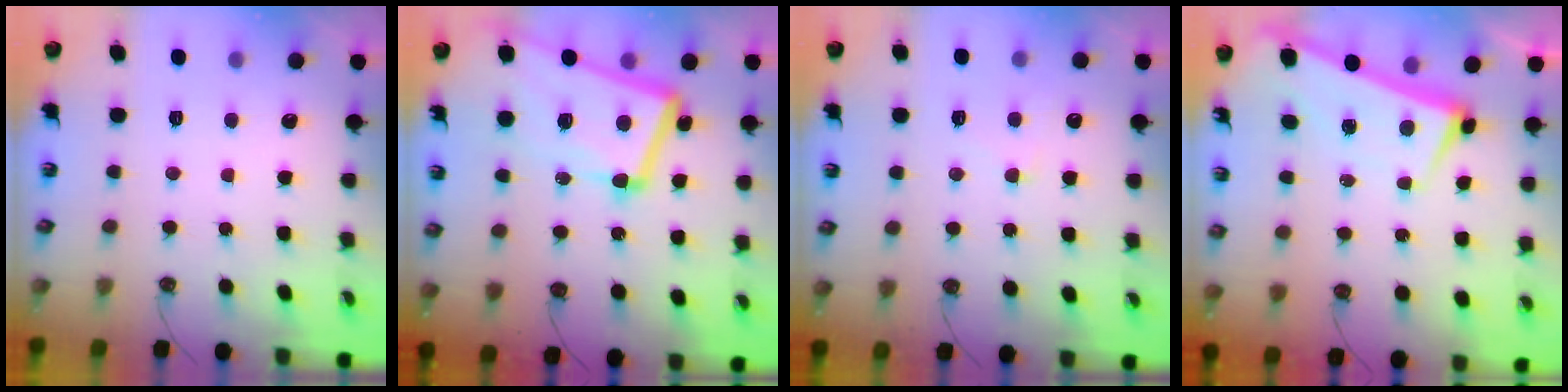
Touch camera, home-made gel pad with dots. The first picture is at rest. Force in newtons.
{"total": 15.1, "press": 14.8, "slide": 2.7}
{"total": 4.0, "press": 4.0, "slide": 0.5}
{"total": 1.5, "press": 0.5, "slide": 1.4}